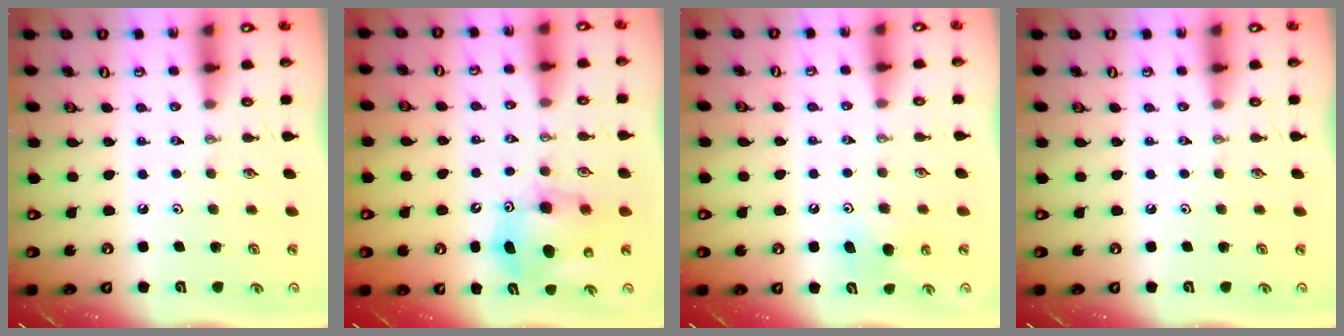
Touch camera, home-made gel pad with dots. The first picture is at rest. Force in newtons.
{"total": 8.7, "press": 8.4, "slide": 2.1}
{"total": 5.7, "press": 5.7, "slide": 0.3}
{"total": 0.0}